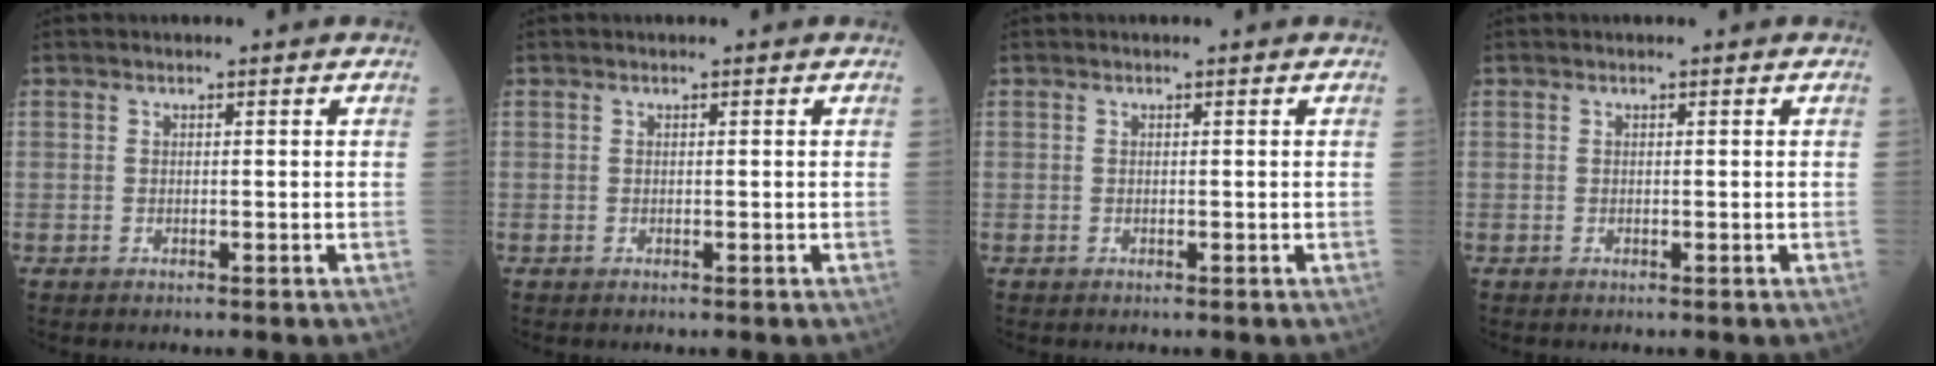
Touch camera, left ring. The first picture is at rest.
{"total": 0.0}
{"total": 0.0}
{"total": 0.0}